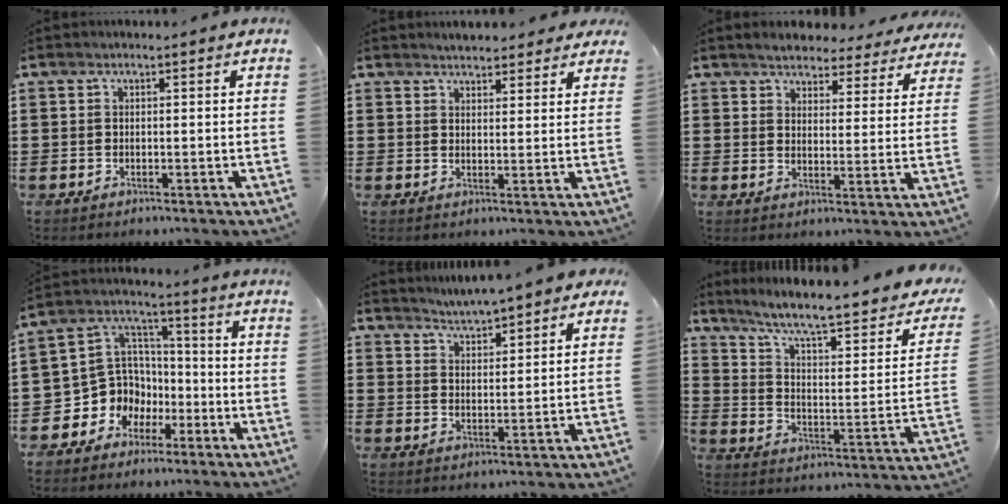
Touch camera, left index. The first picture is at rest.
{"total": 3.0, "force": [2.9, 0.6, 0.4], "torque": [-0.015, -0.003, 0.055]}
{"total": 4.1, "force": [4.1, 0.6, 0.4], "torque": [-0.030, -0.020, 0.070]}
{"total": 8.3, "force": [-2.7, 7.8, 1.0], "torque": [-0.069, 0.000, -0.052]}
{"total": 2.8, "force": [2.8, -0.1, -0.2], "torque": [-0.010, -0.013, 0.047]}
{"total": 8.5, "force": [6.1, 0.9, 5.8], "torque": [-0.119, -0.049, 0.092]}